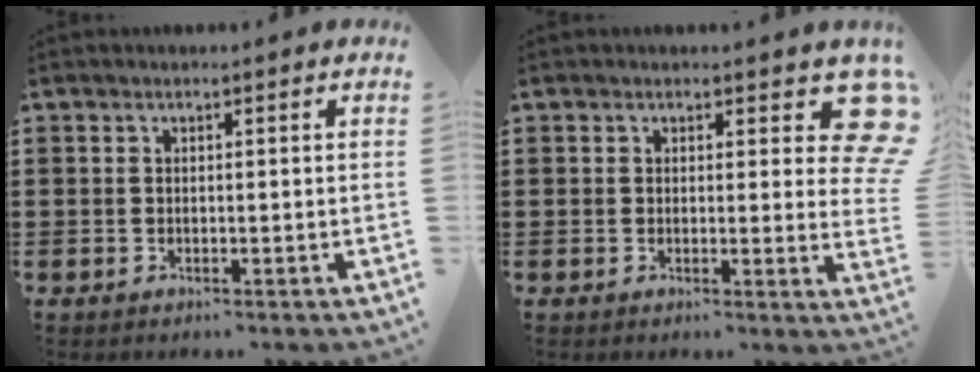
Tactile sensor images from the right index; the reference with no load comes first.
{"total": 5.2, "force": [3.0, 2.3, 3.7], "torque": [-0.033, -0.010, 0.045]}